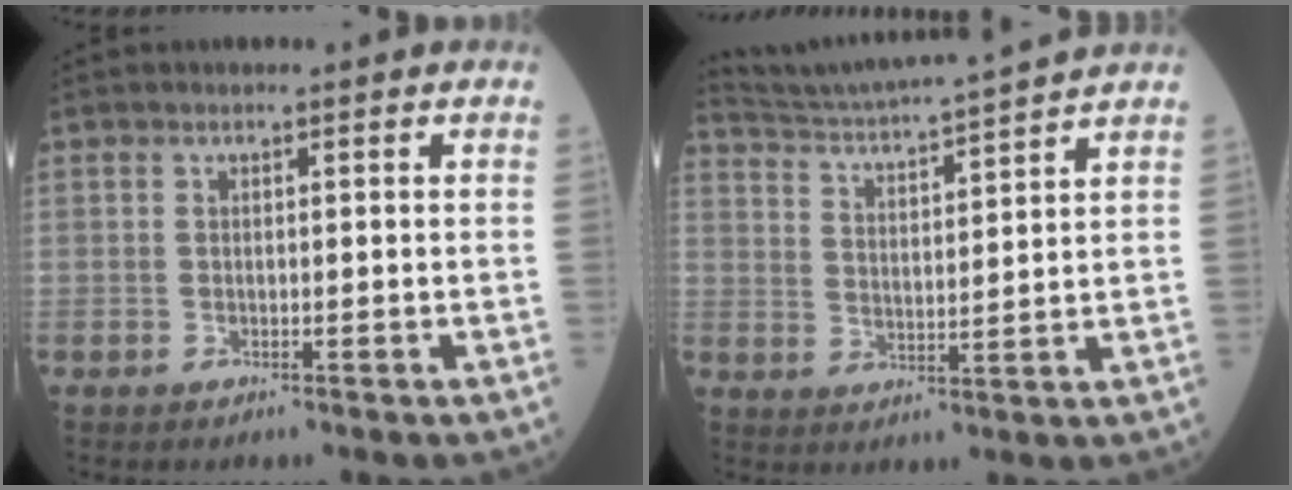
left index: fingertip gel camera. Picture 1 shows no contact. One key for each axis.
{"total": 13.9, "fx": 13.0, "fy": -1.7, "fz": 4.4, "tx": -0.092, "ty": -0.003, "tz": 0.205}